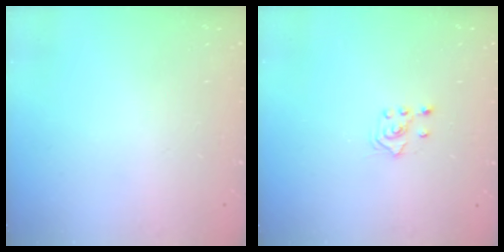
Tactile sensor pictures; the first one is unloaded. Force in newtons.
{"total": 3.2, "press": 3.1, "slide": 0.9}